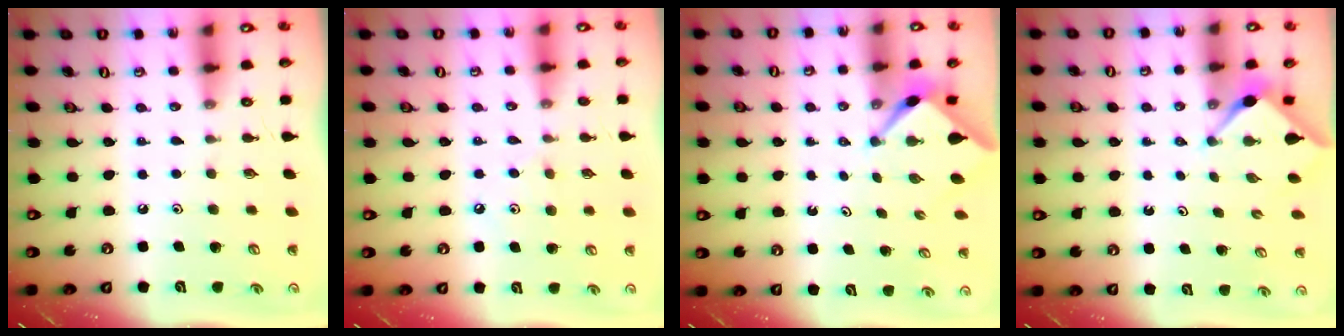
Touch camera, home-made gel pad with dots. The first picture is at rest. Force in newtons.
{"total": 6.7, "press": 6.7, "slide": 1.0}
{"total": 2.5, "press": 2.5, "slide": 0.3}
{"total": 2.9, "press": 2.9, "slide": 0.3}